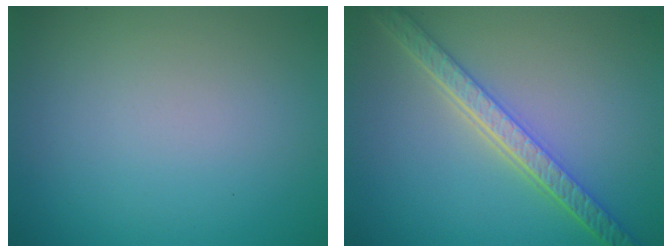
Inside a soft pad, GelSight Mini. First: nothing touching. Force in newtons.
{"total": 5.1, "press": 4.2, "slide": 2.9}